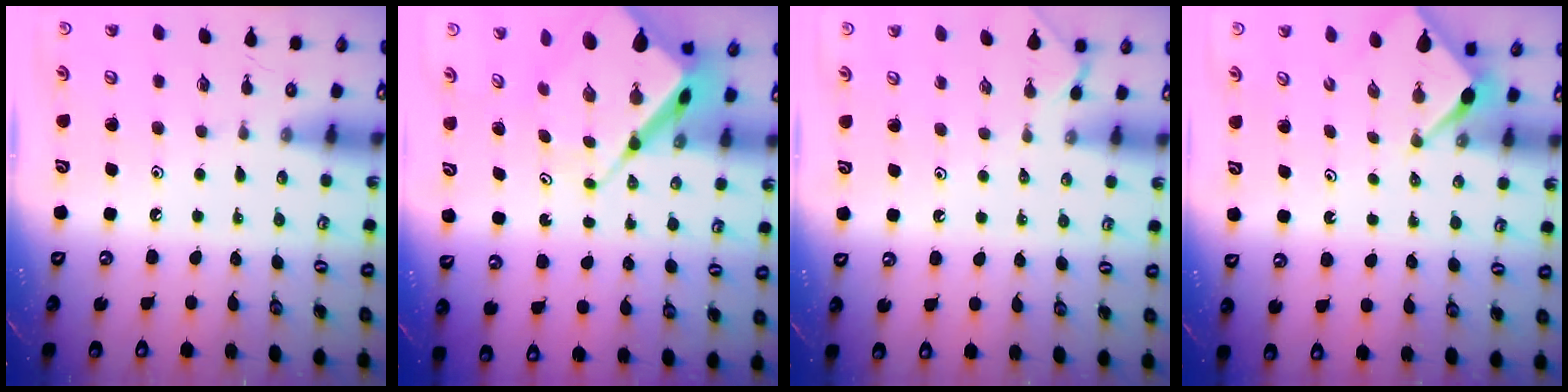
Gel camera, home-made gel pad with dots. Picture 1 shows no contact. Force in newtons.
{"total": 9.8, "press": 9.8, "slide": 0.9}
{"total": 1.4, "press": 1.4, "slide": 0.2}
{"total": 2.9, "press": 2.9, "slide": 0.3}